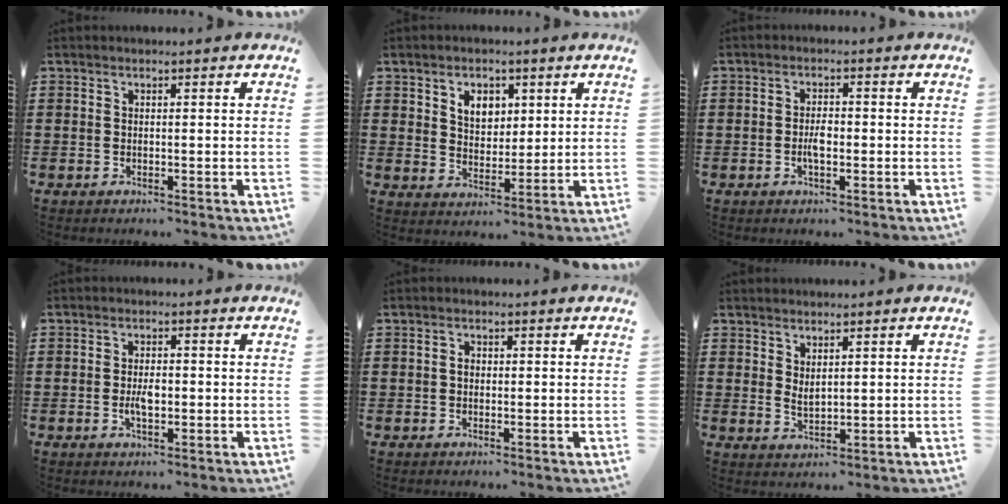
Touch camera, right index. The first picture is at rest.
{"total": 4.5, "force": [2.1, 3.4, 2.1], "torque": [-0.047, 0.010, 0.035]}
{"total": 2.8, "force": [-0.6, 1.1, 2.5], "torque": [-0.054, 0.001, -0.014]}
{"total": 3.1, "force": [-0.5, 1.4, 2.7], "torque": [-0.051, 0.003, -0.009]}
{"total": 1.2, "force": [0.0, 0.8, 0.9], "torque": [-0.019, 0.004, -0.001]}
{"total": 1.9, "force": [1.3, 0.7, 1.1], "torque": [-0.021, 0.001, 0.025]}